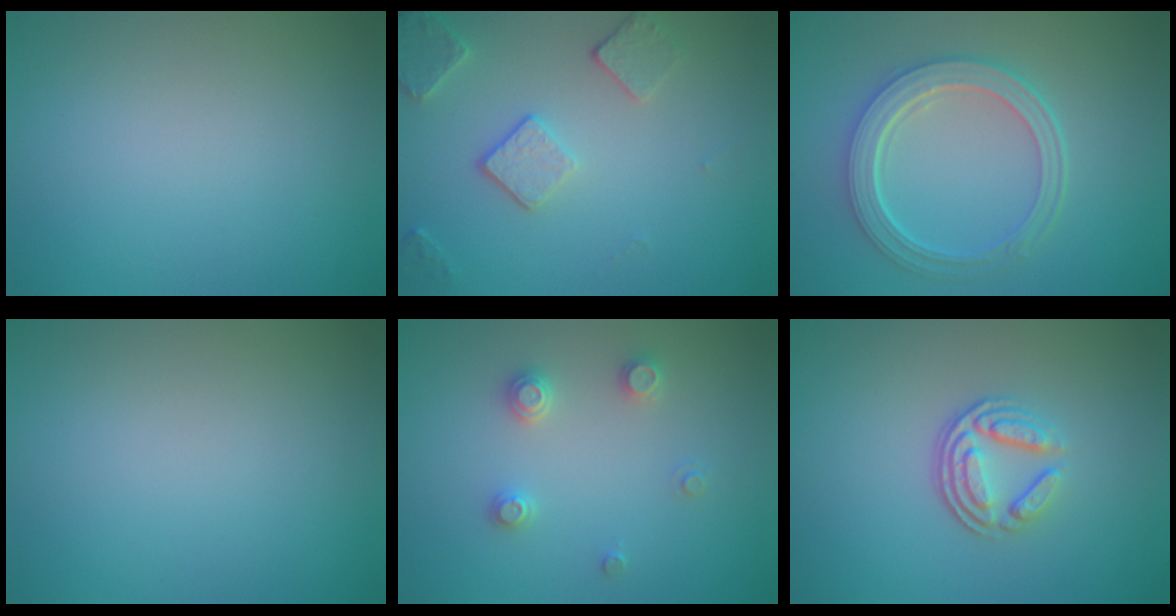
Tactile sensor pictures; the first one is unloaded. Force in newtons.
{"total": 3.1, "press": 2.7, "slide": 1.7}
{"total": 4.9, "press": 4.0, "slide": 2.9}
{"total": 0.0}
{"total": 2.0, "press": 2.0, "slide": 0.2}
{"total": 3.7, "press": 2.6, "slide": 2.6}